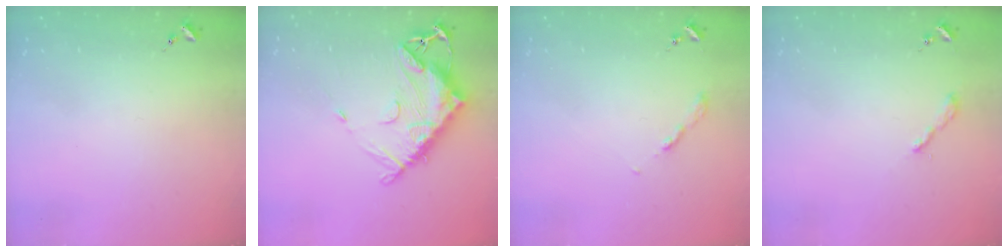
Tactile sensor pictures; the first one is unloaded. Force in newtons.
{"total": 14.5, "press": 14.4, "slide": 1.4}
{"total": 2.7, "press": 2.6, "slide": 0.3}
{"total": 2.2, "press": 2.2, "slide": 0.2}